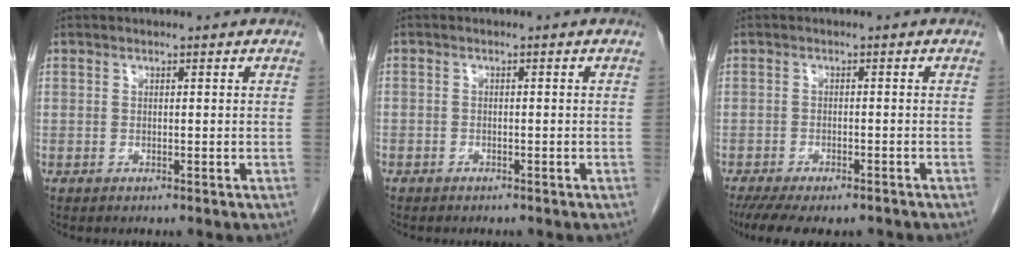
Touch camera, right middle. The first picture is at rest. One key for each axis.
{"total": 1.0, "fx": -0.8, "fy": 0.7, "fz": 0.1, "tx": -0.007, "ty": 0.002, "tz": -0.013}
{"total": 11.5, "fx": -9.1, "fy": 4.0, "fz": 5.8, "tx": -0.106, "ty": -0.010, "tz": -0.126}